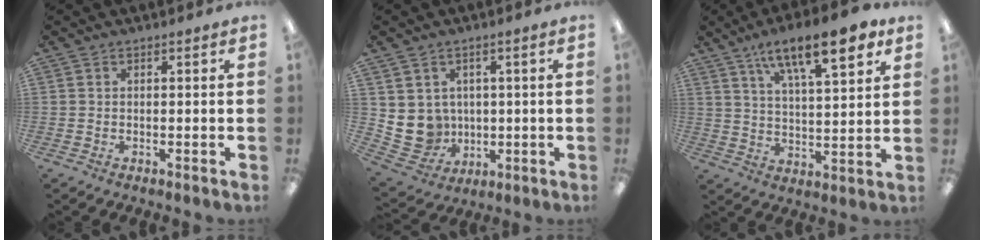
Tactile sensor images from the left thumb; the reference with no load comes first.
{"total": 7.1, "force": [1.1, 7.0, 0.8], "torque": [-0.045, -0.014, 0.030]}
{"total": 14.8, "force": [9.9, 4.7, 9.9], "torque": [-0.151, -0.048, 0.159]}